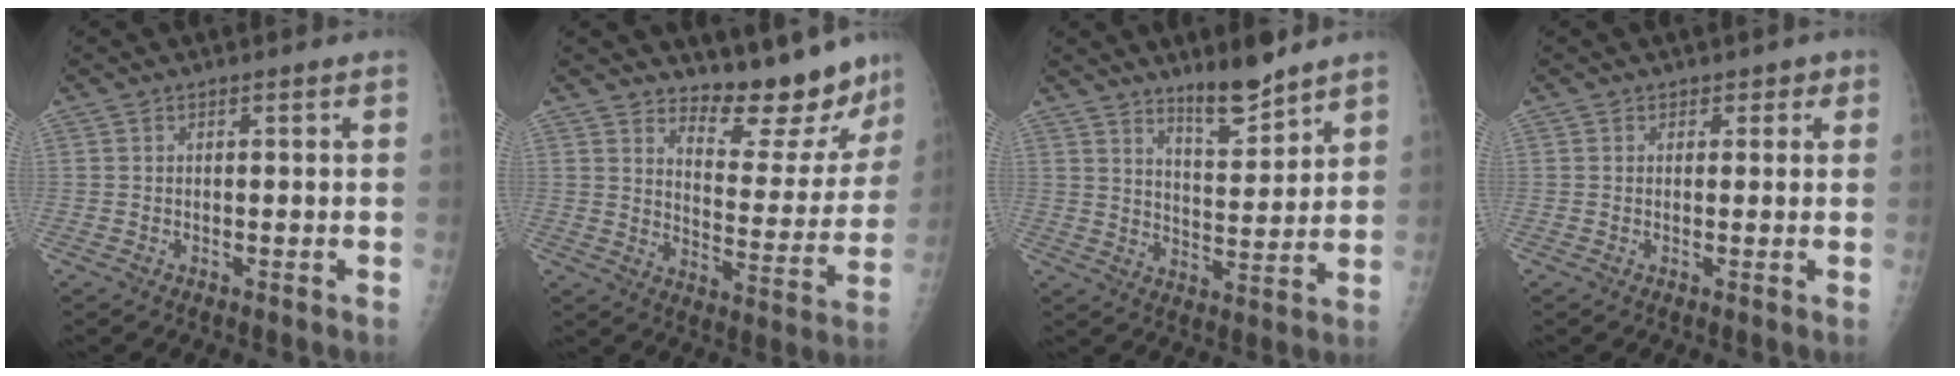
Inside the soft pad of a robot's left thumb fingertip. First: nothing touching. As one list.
[{"total": 15.2, "force": [13.8, 3.9, 5.2], "torque": [-0.028, -0.126, 0.188]}, {"total": 8.9, "force": [7.3, 1.9, 4.8], "torque": [-0.063, -0.064, 0.126]}, {"total": 1.7, "force": [0.9, 1.3, 0.5], "torque": [0.018, -0.003, 0.006]}]